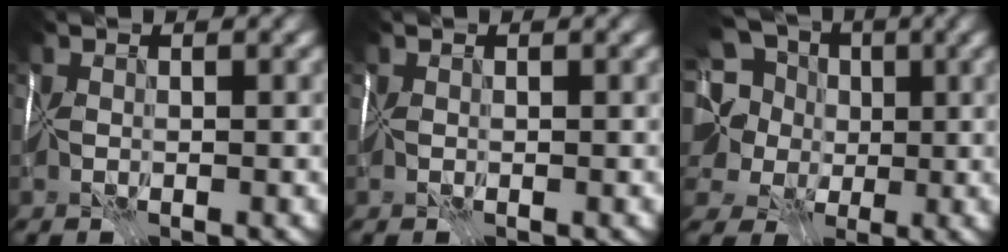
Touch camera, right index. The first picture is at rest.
{"total": 0.0}
{"total": 10.9, "force": [3.3, 8.8, 5.5], "torque": [-0.114, 0.019, 0.022]}